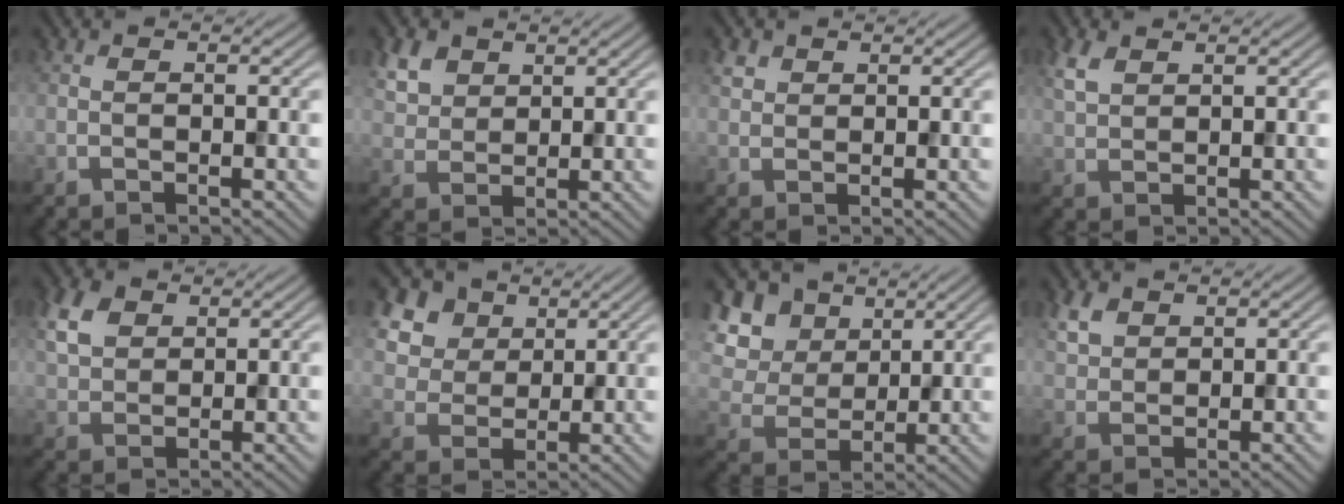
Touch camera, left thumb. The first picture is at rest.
{"total": 4.8, "force": [2.7, 3.2, 2.3], "torque": [-0.063, 0.002, 0.058]}
{"total": 1.6, "force": [1.0, 1.2, 0.5], "torque": [-0.014, 0.001, 0.021]}
{"total": 2.9, "force": [1.7, 1.5, 1.8], "torque": [-0.050, 0.005, 0.040]}
{"total": 5.2, "force": [2.4, 3.5, 2.9], "torque": [-0.077, 0.009, 0.050]}
{"total": 9.1, "force": [4.9, 6.4, 4.2], "torque": [-0.154, 0.004, 0.102]}
{"total": 10.4, "force": [4.7, 7.8, 5.0], "torque": [-0.164, 0.021, 0.099]}
{"total": 3.6, "force": [2.1, 2.4, 1.8], "torque": [-0.049, 0.003, 0.046]}